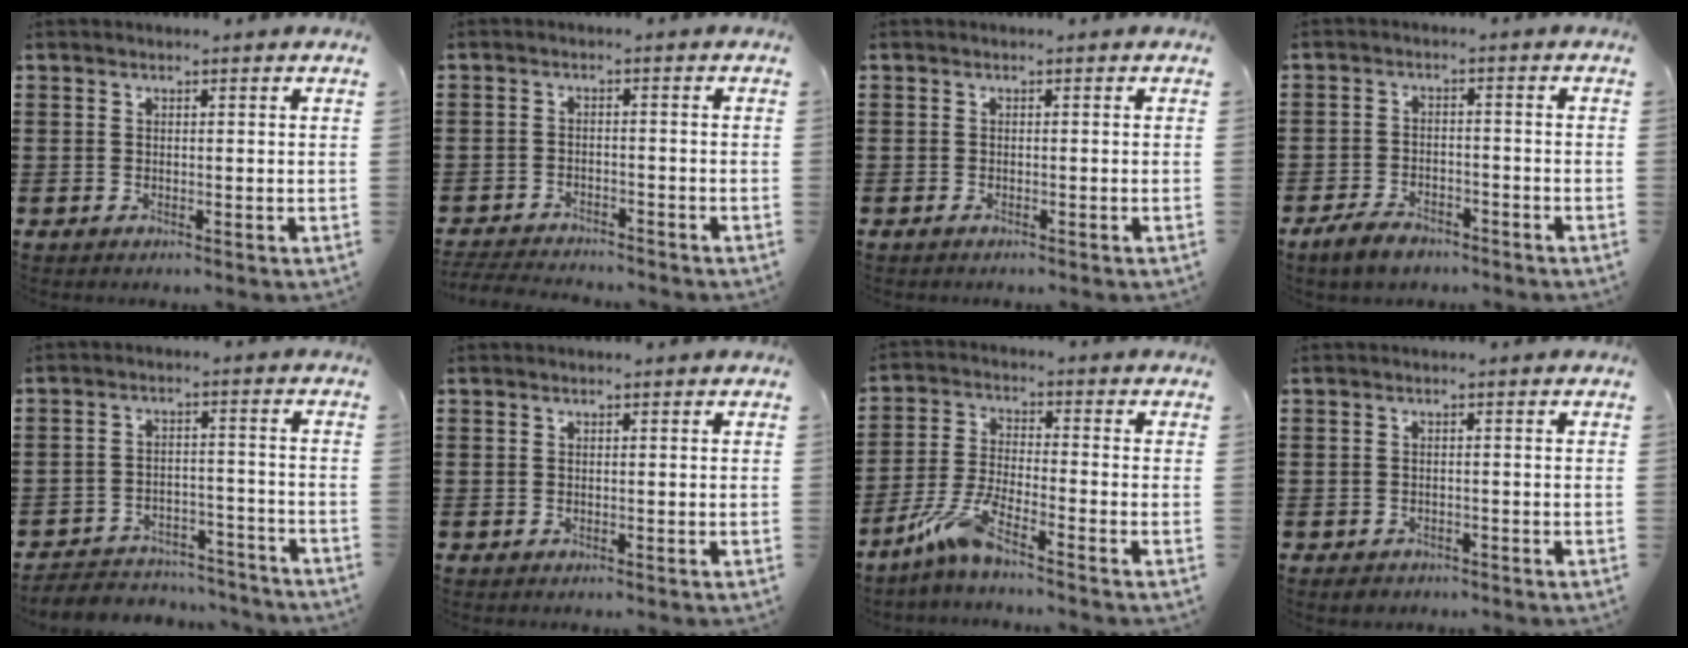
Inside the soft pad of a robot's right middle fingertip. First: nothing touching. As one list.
[{"total": 2.7, "force": [-2.7, -0.2, 0.1], "torque": [-0.007, -0.003, -0.061]}, {"total": 0.5, "force": [0.2, -0.5, 0.1], "torque": [0.002, -0.003, 0.005]}, {"total": 3.0, "force": [-2.6, 0.9, 1.3], "torque": [-0.033, 0.004, -0.053]}, {"total": 4.1, "force": [-4.1, 0.5, 0.1], "torque": [0.001, 0.011, -0.085]}, {"total": 0.0}, {"total": 7.4, "force": [-5.4, 0.7, 5.1], "torque": [-0.123, -0.015, -0.107]}, {"total": 0.0}]